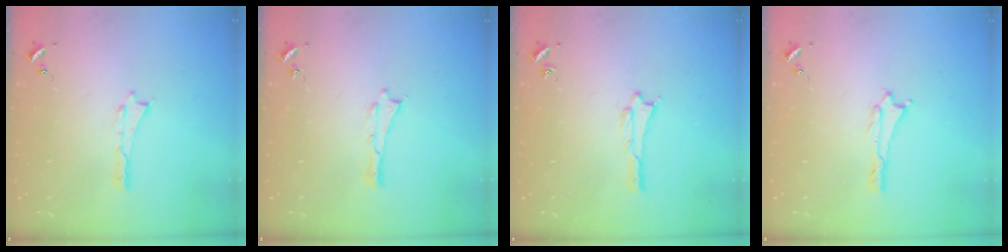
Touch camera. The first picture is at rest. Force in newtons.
{"total": 0.0}
{"total": 0.6, "press": 0.6, "slide": 0.1}
{"total": 0.0}